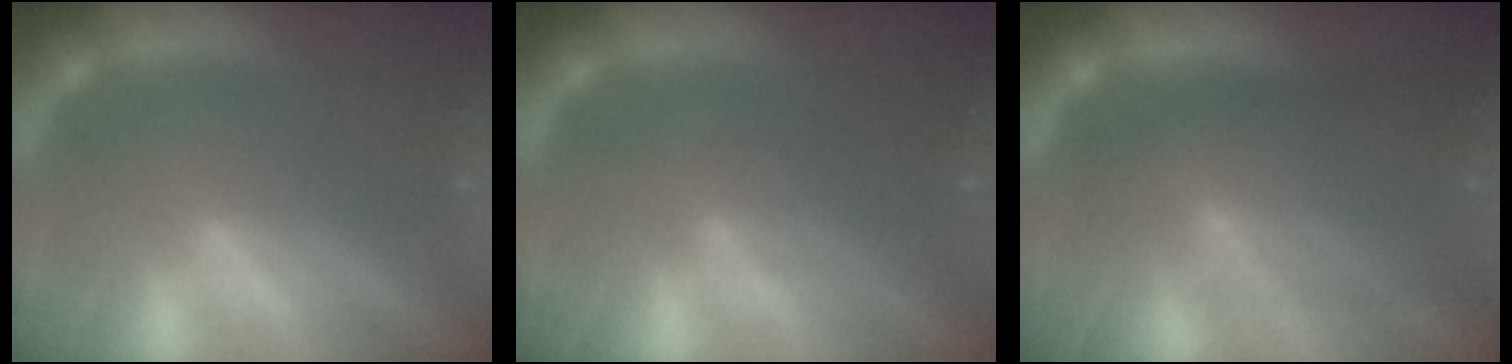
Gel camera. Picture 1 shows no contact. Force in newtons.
{"total": 3.6}
{"total": 8.5}